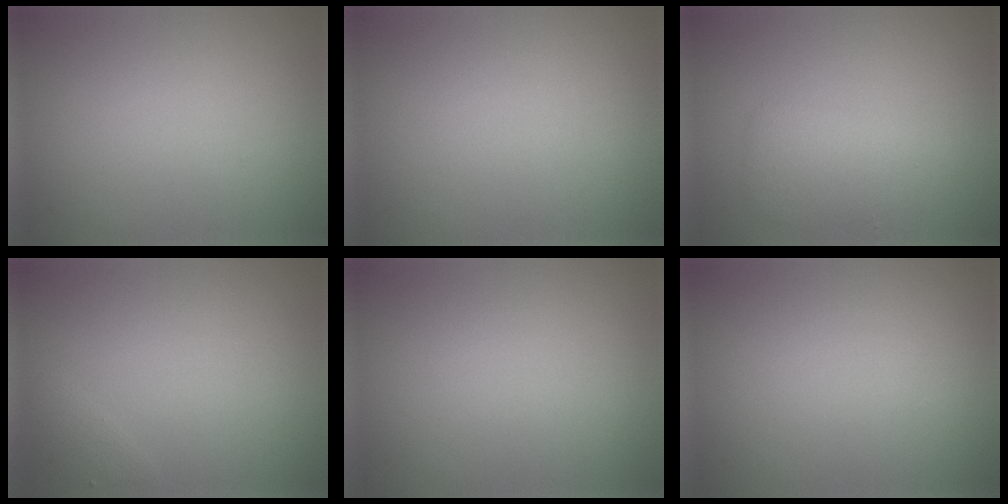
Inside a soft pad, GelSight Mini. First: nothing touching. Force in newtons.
{"total": 0.0}
{"total": 2.8, "press": 2.8, "slide": 0.1}
{"total": 0.8, "press": 0.8, "slide": 0.1}
{"total": 0.0}
{"total": 0.0}